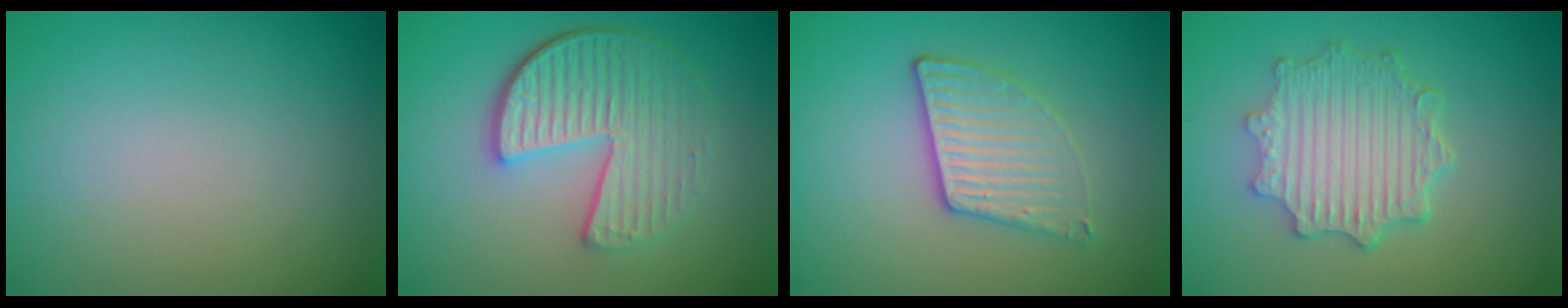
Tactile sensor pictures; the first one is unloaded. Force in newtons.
{"total": 5.5, "press": 4.1, "slide": 3.6}
{"total": 3.4, "press": 3.0, "slide": 1.5}
{"total": 4.9, "press": 4.0, "slide": 2.9}